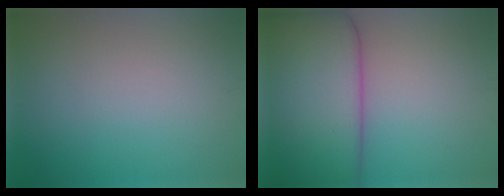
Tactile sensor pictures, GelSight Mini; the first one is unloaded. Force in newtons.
{"total": 11.6, "press": 11.6, "slide": 0.6}